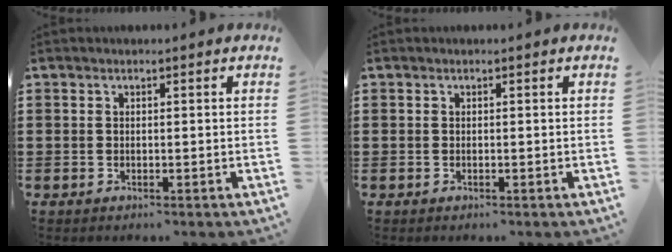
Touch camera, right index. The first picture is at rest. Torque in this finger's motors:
{"motor_torque": [-0.35, 1.77, 0.00, -0.01]}